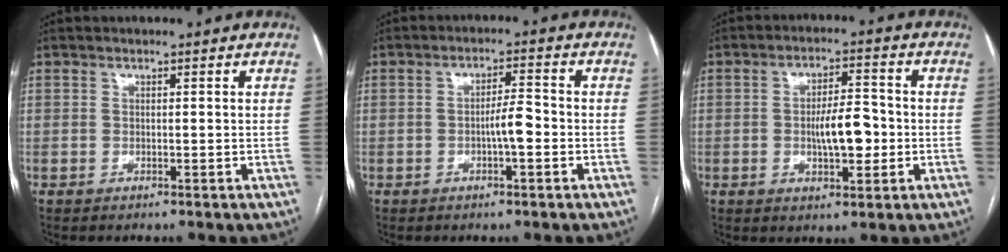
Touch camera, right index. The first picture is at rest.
{"total": 4.0, "force": [-1.1, 0.6, 3.8], "torque": [-0.061, 0.007, -0.017]}
{"total": 7.2, "force": [-1.0, 2.5, 6.7], "torque": [-0.115, 0.009, -0.013]}